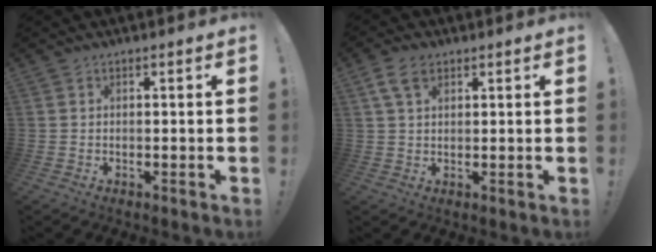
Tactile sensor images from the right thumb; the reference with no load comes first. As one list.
[{"total": 6.3, "force": [3.1, 3.7, 4.1], "torque": [-0.082, 0.002, 0.063]}]